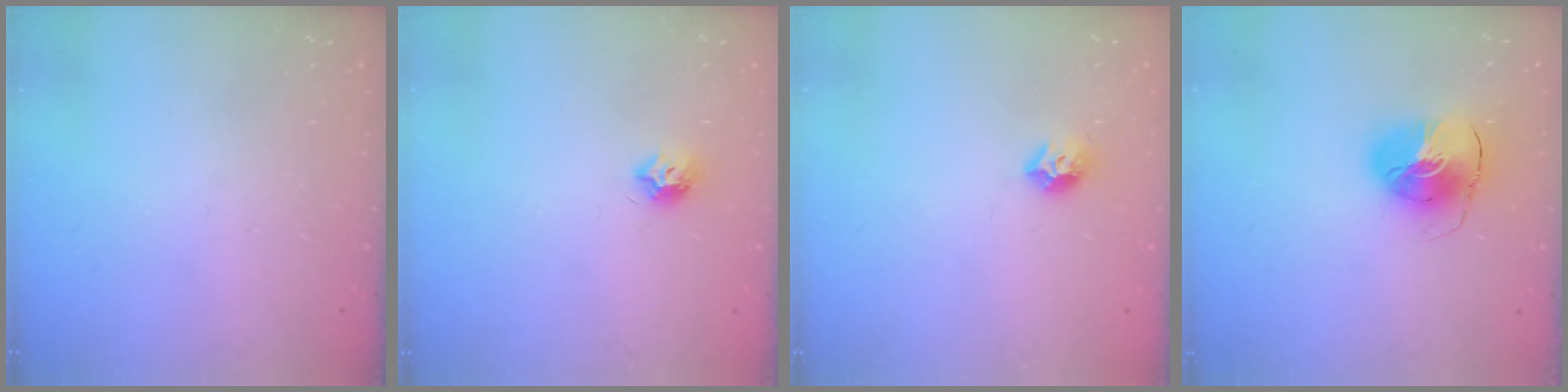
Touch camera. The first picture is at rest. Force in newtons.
{"total": 7.1, "press": 7.1, "slide": 0.8}
{"total": 7.9, "press": 7.9, "slide": 0.7}
{"total": 9.3, "press": 9.2, "slide": 1.3}